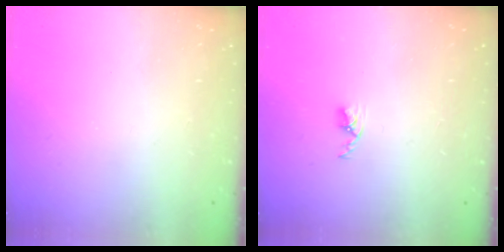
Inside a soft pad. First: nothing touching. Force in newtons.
{"total": 2.5, "press": 2.5, "slide": 0.4}